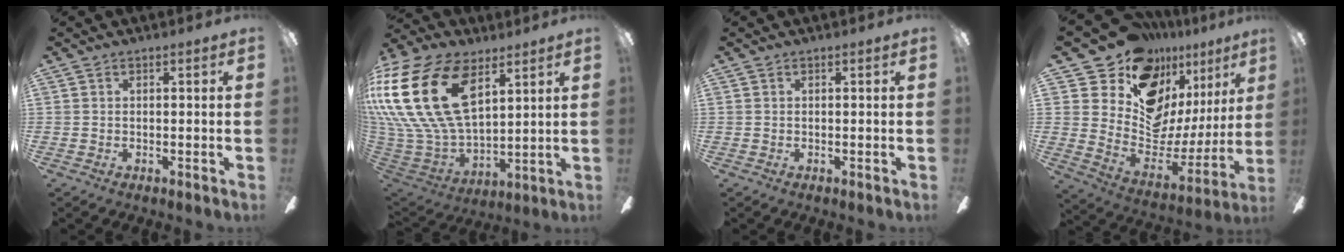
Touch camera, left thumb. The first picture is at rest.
{"total": 30.7, "force": [11.3, 18.3, 22.0], "torque": [-0.482, -0.050, 0.207]}
{"total": 0.0}
{"total": 17.4, "force": [12.8, 10.0, 6.2], "torque": [-0.112, -0.112, 0.245]}